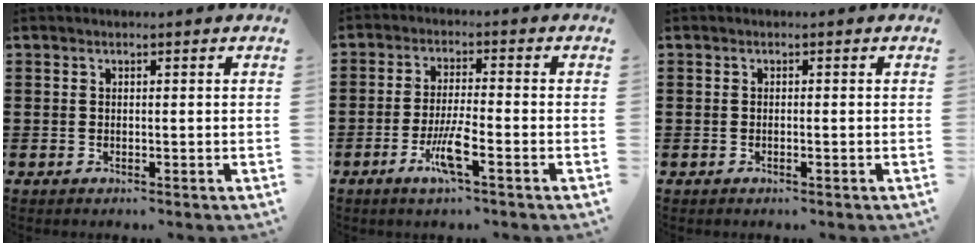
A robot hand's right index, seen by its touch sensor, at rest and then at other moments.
{"total": 5.9, "force": [-2.9, 0.5, 5.1], "torque": [-0.109, -0.013, -0.057]}
{"total": 0.5, "force": [-0.3, 0.0, 0.5], "torque": [-0.008, -0.002, -0.005]}